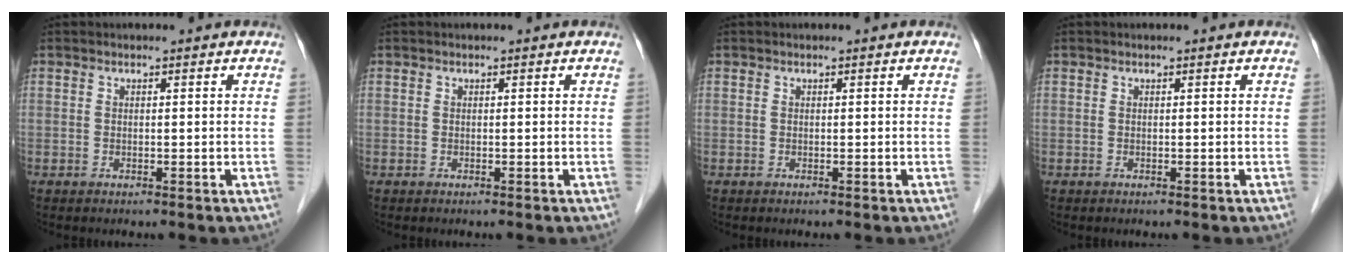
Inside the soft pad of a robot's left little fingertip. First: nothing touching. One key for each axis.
{"total": 0.0}
{"total": 0.0}
{"total": 0.0}